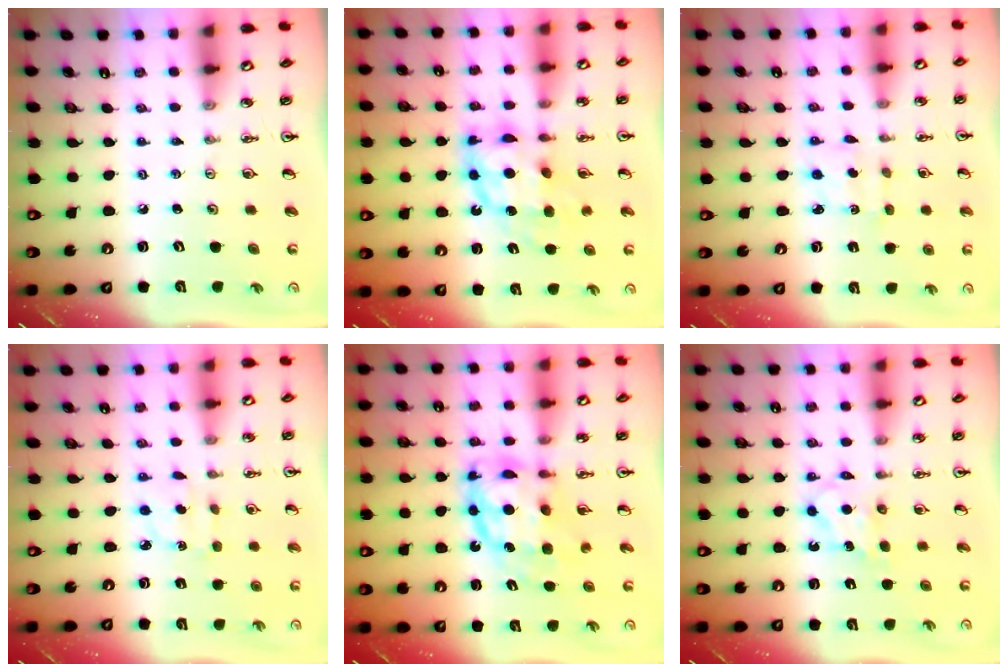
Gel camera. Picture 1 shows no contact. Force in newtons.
{"total": 11.9, "press": 11.8, "slide": 1.4}
{"total": 2.2, "press": 2.1, "slide": 0.6}
{"total": 3.9, "press": 3.9, "slide": 0.4}
{"total": 11.6, "press": 11.6, "slide": 1.1}
{"total": 5.9, "press": 5.8, "slide": 1.3}